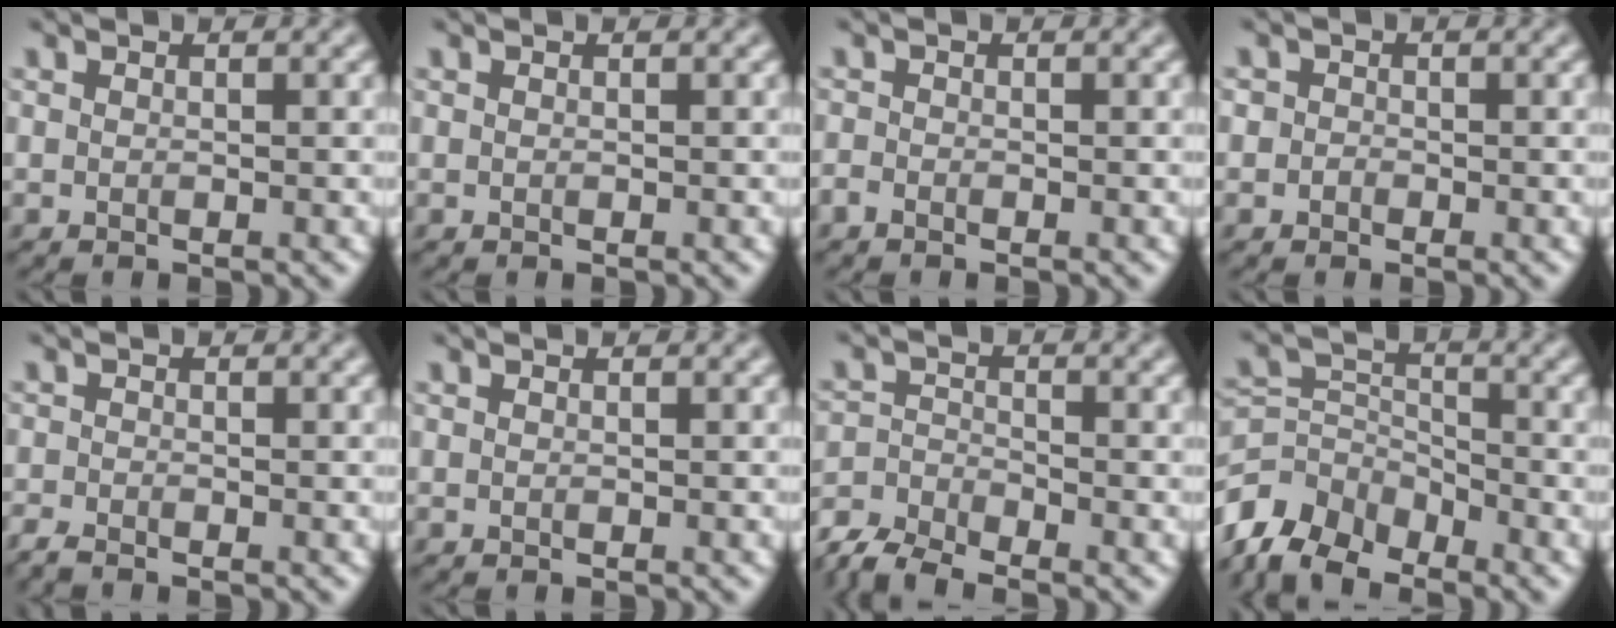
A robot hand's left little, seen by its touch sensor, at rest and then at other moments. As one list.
[{"total": 0.0}, {"total": 0.9, "force": [-0.7, 0.4, 0.3], "torque": [-0.007, 0.000, -0.017]}, {"total": 1.3, "force": [0.0, 1.2, 0.5], "torque": [0.010, 0.005, -0.017]}, {"total": 1.6, "force": [-1.4, 0.4, 0.6], "torque": [-0.017, -0.003, -0.036]}, {"total": 0.0}, {"total": 5.4, "force": [-4.8, 1.5, 1.9], "torque": [-0.039, -0.014, -0.103]}, {"total": 6.8, "force": [-5.4, 3.3, 2.4], "torque": [-0.054, -0.001, -0.123]}]